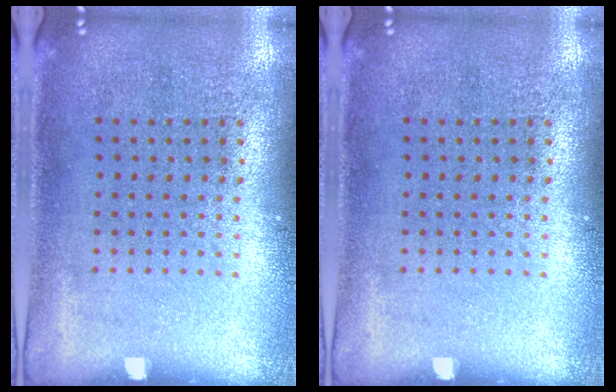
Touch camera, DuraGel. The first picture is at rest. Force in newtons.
{"total": 0.0}